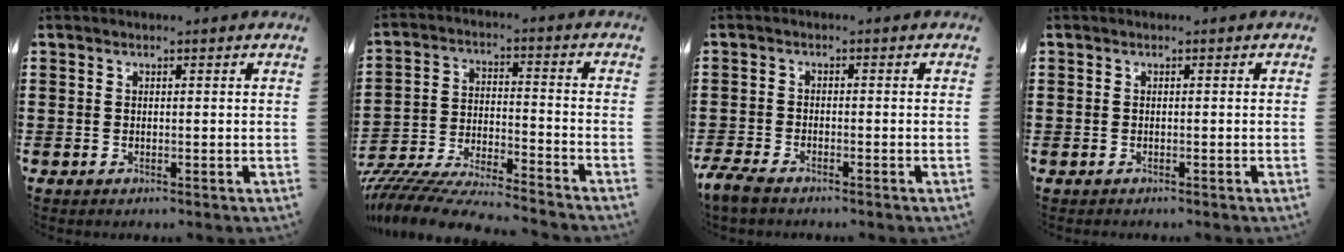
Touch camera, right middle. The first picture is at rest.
{"total": 8.4, "force": [-8.2, 0.3, 1.7], "torque": [-0.039, 0.003, -0.165]}
{"total": 2.6, "force": [-2.3, 0.6, 1.2], "torque": [-0.042, -0.002, -0.053]}
{"total": 0.5, "force": [-0.3, 0.4, -0.1], "torque": [0.003, 0.006, -0.008]}